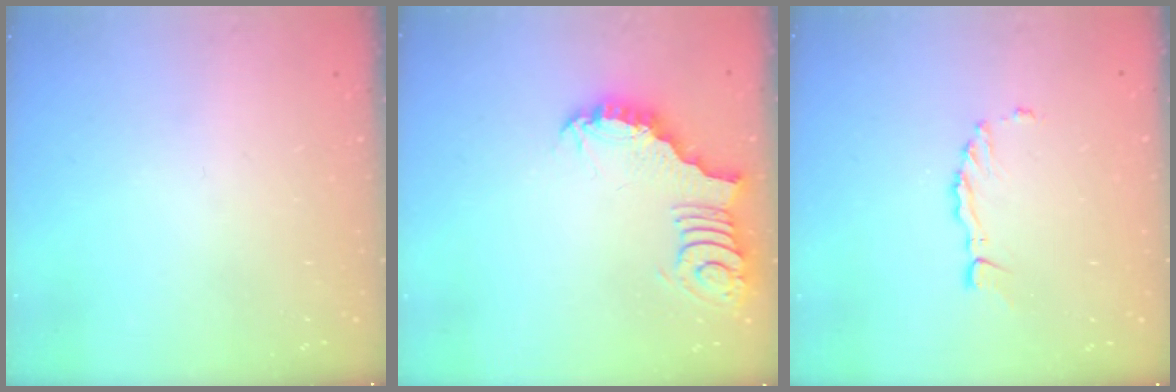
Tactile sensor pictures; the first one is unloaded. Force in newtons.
{"total": 3.8, "press": 3.8, "slide": 0.8}
{"total": 2.1, "press": 2.1, "slide": 0.2}